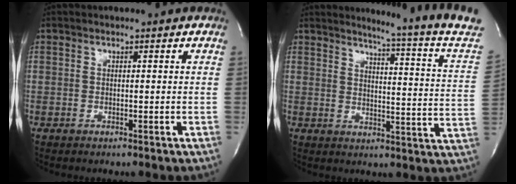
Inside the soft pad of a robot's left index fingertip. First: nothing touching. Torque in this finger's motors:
{"motor_torque": [0.34, -0.46, 0.07, 0.02]}